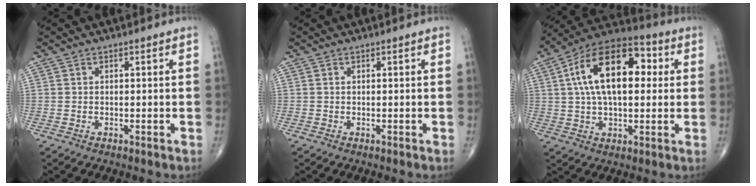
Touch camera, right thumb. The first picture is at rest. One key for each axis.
{"total": 0.0}
{"total": 19.1, "fx": 3.7, "fy": 10.2, "fz": 15.7, "tx": -0.249, "ty": 0.028, "tz": 0.052}